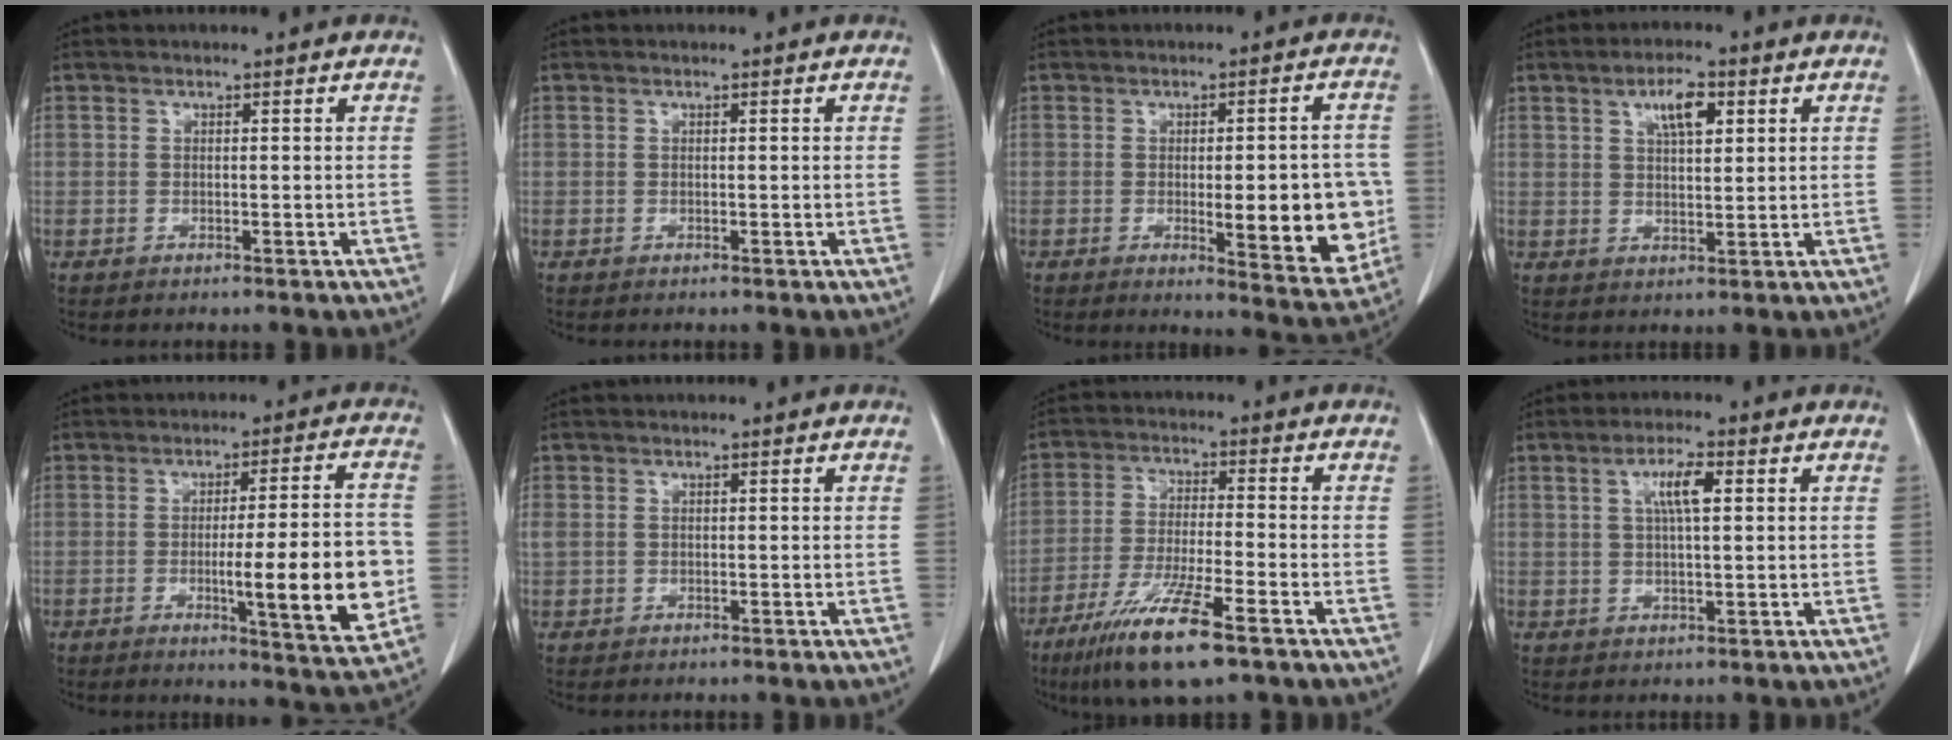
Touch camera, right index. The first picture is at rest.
{"total": 0.0}
{"total": 11.8, "force": [-1.5, 3.1, 11.3], "torque": [-0.131, -0.008, -0.008]}
{"total": 5.3, "force": [2.4, 1.7, 4.4], "torque": [-0.079, 0.004, 0.042]}
{"total": 14.1, "force": [-2.5, 1.1, 13.9], "torque": [-0.195, -0.007, -0.031]}
{"total": 0.9, "force": [0.2, 0.8, 0.5], "torque": [-0.017, 0.014, 0.009]}
{"total": 12.1, "force": [-7.4, 1.0, 9.5], "torque": [-0.183, -0.031, -0.131]}
{"total": 4.7, "force": [1.5, 0.8, 4.4], "torque": [-0.084, 0.005, 0.027]}